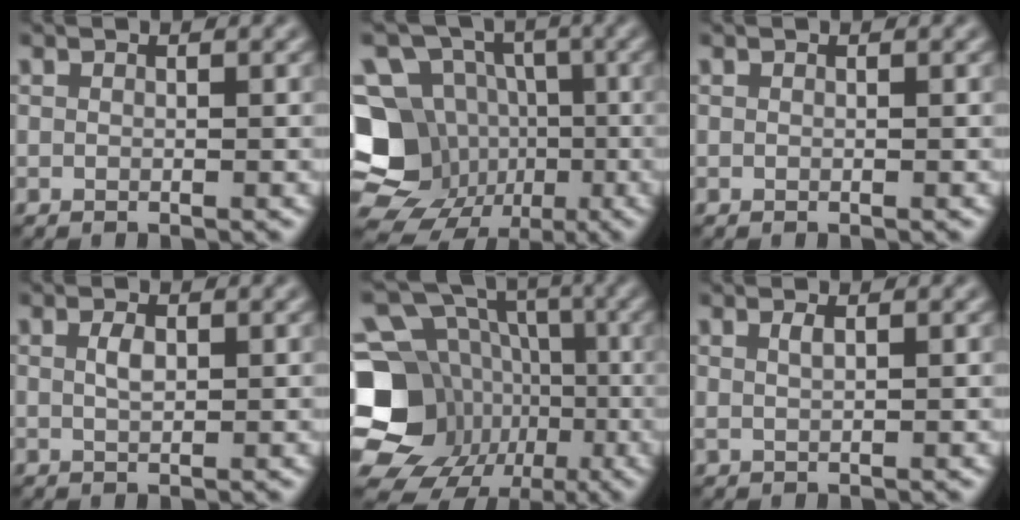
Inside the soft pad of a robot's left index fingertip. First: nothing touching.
{"total": 14.9, "force": [-3.6, 13.3, 5.6], "torque": [-0.136, -0.006, -0.073]}
{"total": 0.0}
{"total": 1.2, "force": [0.2, 0.5, 1.1], "torque": [-0.027, -0.001, 0.005]}
{"total": 18.9, "force": [-4.6, 16.7, 7.7], "torque": [-0.189, -0.012, -0.089]}
{"total": 0.8, "force": [0.4, 0.2, 0.6], "torque": [-0.015, -0.002, 0.005]}